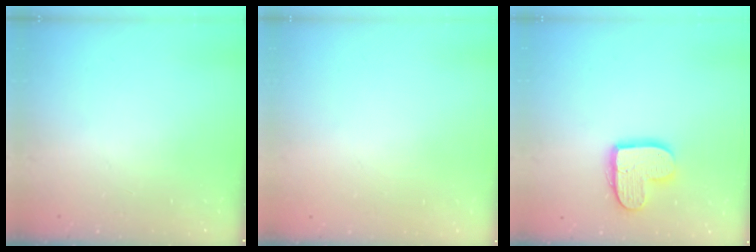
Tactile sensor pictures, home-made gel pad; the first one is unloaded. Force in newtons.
{"total": 0.0}
{"total": 12.6, "press": 12.6, "slide": 0.9}